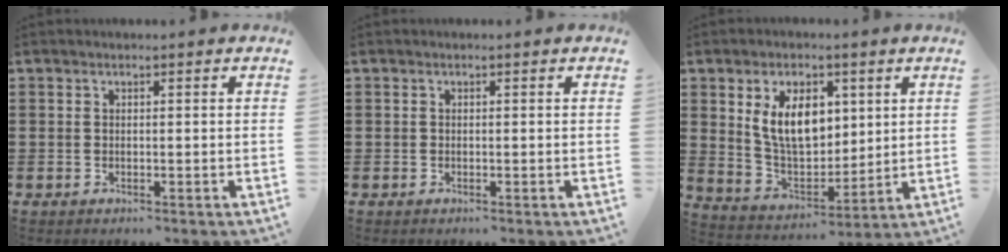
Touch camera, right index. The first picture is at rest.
{"total": 0.0}
{"total": 9.7, "force": [3.1, 5.9, 7.0], "torque": [-0.152, 0.006, 0.052]}